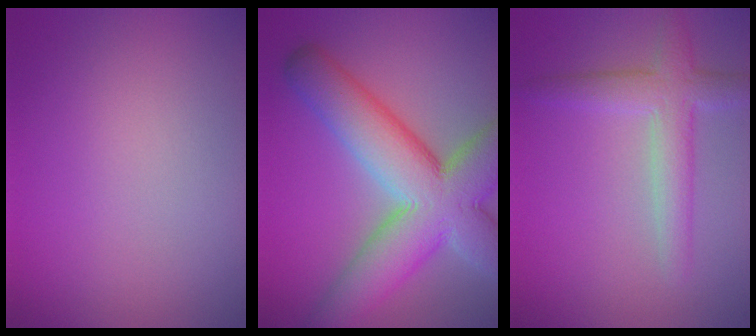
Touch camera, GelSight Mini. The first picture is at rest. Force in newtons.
{"total": 12.0, "press": 12.0, "slide": 0.4}
{"total": 3.7, "press": 3.7, "slide": 0.1}